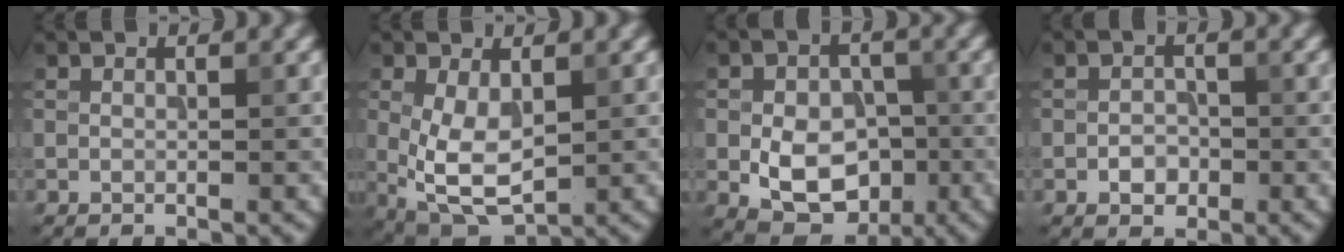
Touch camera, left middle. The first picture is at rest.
{"total": 5.6, "force": [0.1, 2.9, 4.8], "torque": [-0.111, -0.012, 0.013]}
{"total": 7.3, "force": [-1.7, 5.0, 5.0], "torque": [-0.087, -0.011, -0.026]}
{"total": 1.8, "force": [-0.7, 1.3, 0.9], "torque": [-0.013, 0.001, -0.014]}